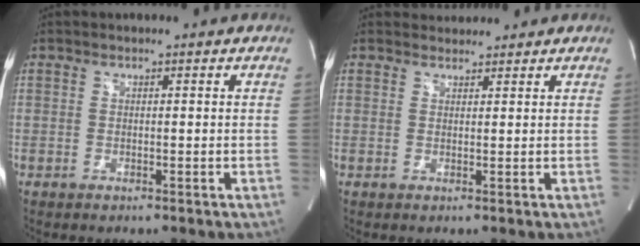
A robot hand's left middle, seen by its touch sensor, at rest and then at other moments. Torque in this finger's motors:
{"motor_torque": [0.01, 0.00, -0.11, -0.02]}